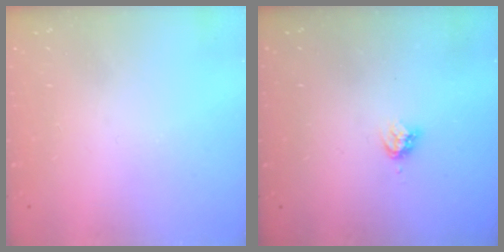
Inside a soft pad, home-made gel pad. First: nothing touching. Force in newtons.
{"total": 3.3, "press": 3.3, "slide": 0.4}